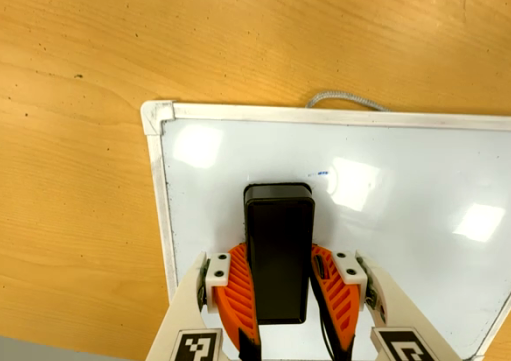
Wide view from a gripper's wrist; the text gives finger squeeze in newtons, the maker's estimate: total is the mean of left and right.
{"total": 12.6, "left": 11.9, "right": 13.2}